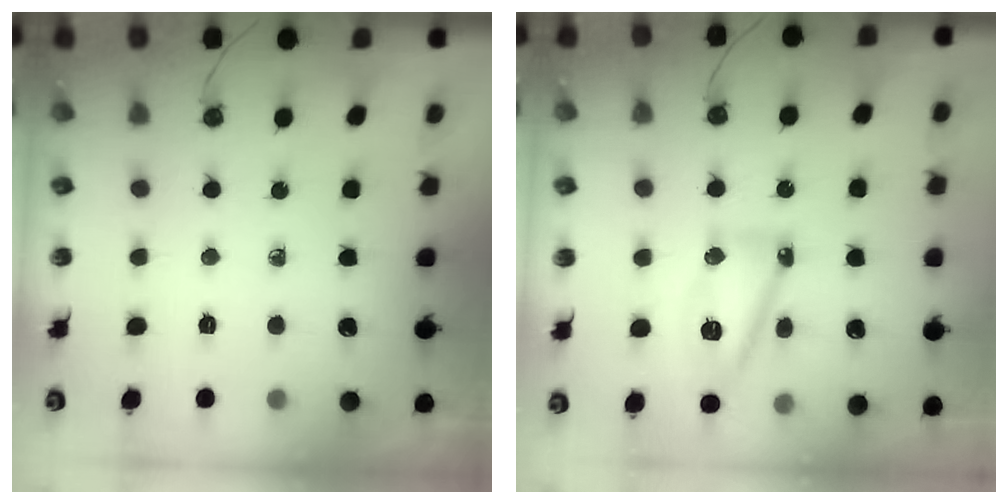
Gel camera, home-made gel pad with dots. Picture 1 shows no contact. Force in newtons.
{"total": 11.0, "press": 10.9, "slide": 0.8}